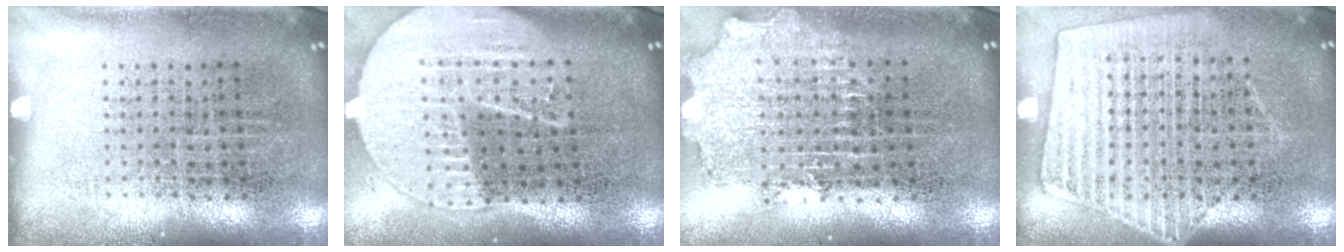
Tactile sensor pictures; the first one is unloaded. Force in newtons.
{"total": 2.0, "press": 1.8, "slide": 1.0}
{"total": 2.1, "press": 1.6, "slide": 1.4}
{"total": 1.6, "press": 1.5, "slide": 0.6}